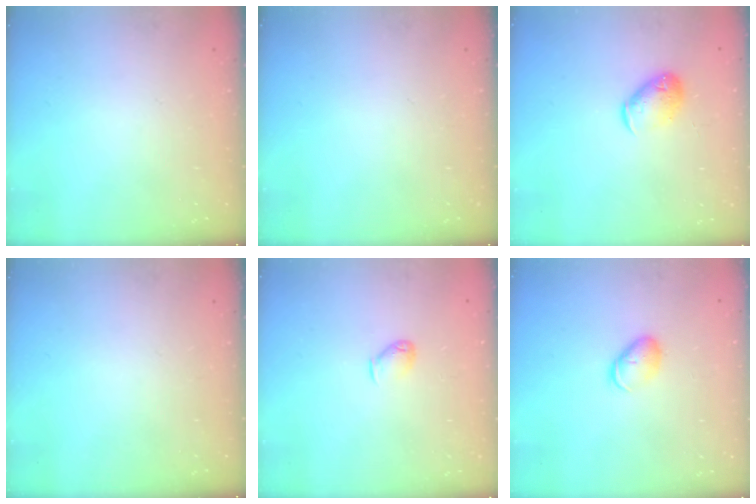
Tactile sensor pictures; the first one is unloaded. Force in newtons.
{"total": 0.0}
{"total": 9.3, "press": 9.2, "slide": 1.4}
{"total": 0.0}
{"total": 3.7, "press": 3.7, "slide": 0.7}
{"total": 6.7, "press": 6.6, "slide": 0.7}